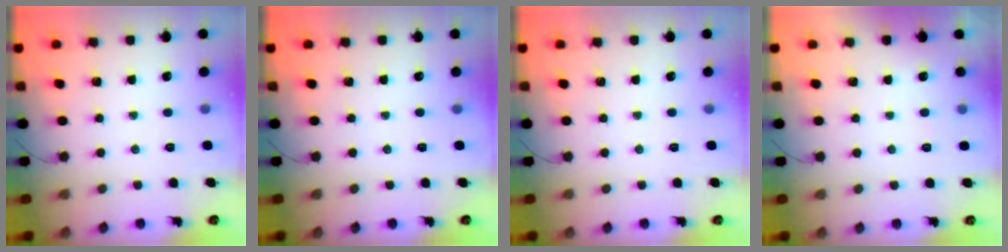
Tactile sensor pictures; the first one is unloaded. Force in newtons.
{"total": 0.0}
{"total": 0.0}
{"total": 1.8, "press": 1.3, "slide": 1.1}